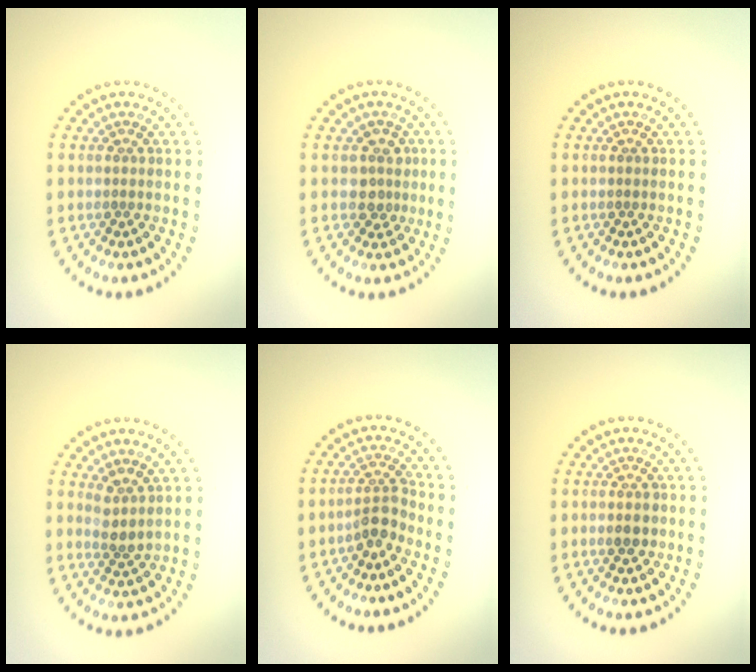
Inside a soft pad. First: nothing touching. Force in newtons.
{"total": 2.1, "press": 1.8, "slide": 1.1}
{"total": 0.0}
{"total": 2.0, "press": 1.6, "slide": 1.2}
{"total": 2.4, "press": 1.9, "slide": 1.5}
{"total": 1.2, "press": 1.2, "slide": 0.1}